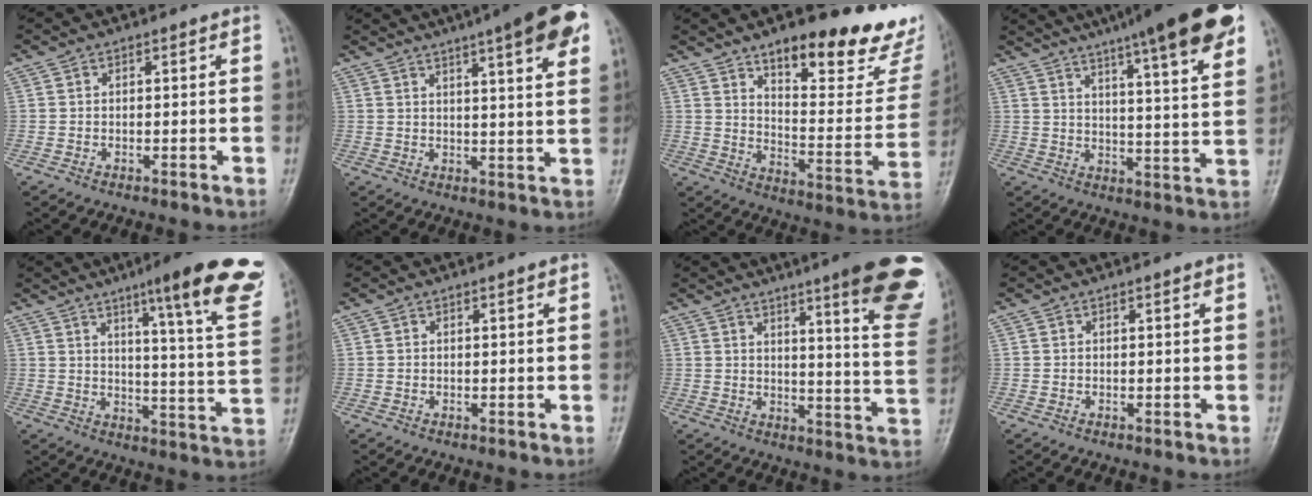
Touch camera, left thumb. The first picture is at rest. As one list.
[{"total": 15.0, "force": [8.6, 2.5, 12.0], "torque": [-0.147, -0.015, 0.106]}, {"total": 24.5, "force": [17.6, 7.7, 15.2], "torque": [-0.157, -0.104, 0.243]}, {"total": 22.3, "force": [15.2, 2.7, 16.2], "torque": [-0.221, -0.037, 0.203]}, {"total": 22.2, "force": [13.7, 2.7, 17.2], "torque": [-0.204, -0.060, 0.175]}, {"total": 0.8, "force": [0.5, 0.0, 0.6], "torque": [-0.008, -0.002, 0.007]}, {"total": 21.5, "force": [13.3, 2.9, 16.6], "torque": [-0.185, -0.069, 0.164]}, {"total": 0.7, "force": [0.5, 0.0, 0.5], "torque": [-0.009, -0.002, 0.007]}]